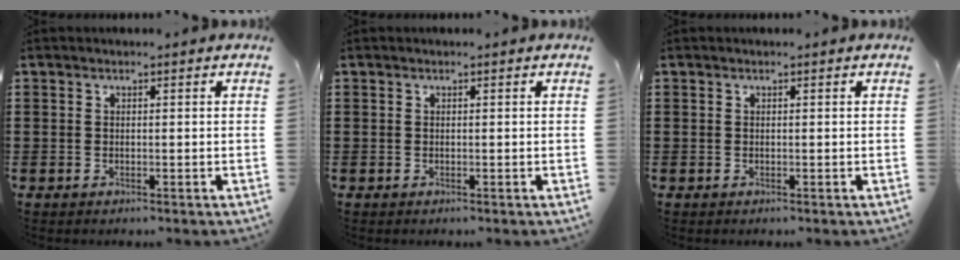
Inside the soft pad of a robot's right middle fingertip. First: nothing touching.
{"total": 0.0}
{"total": 0.0}